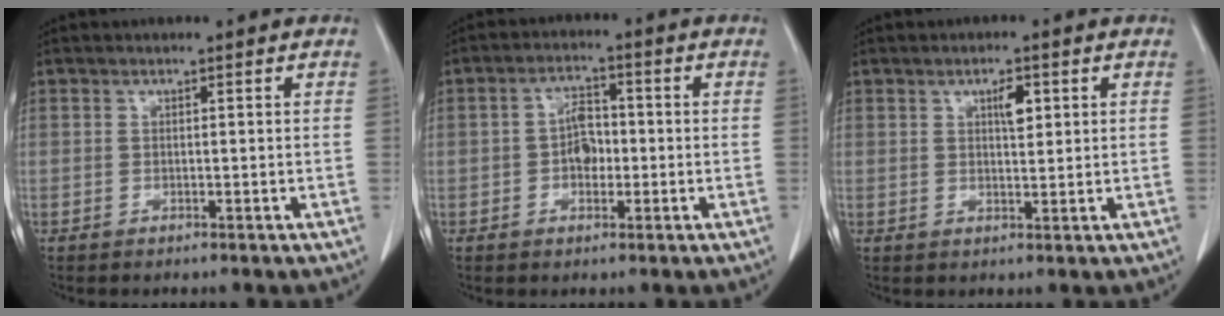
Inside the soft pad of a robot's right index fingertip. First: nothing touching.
{"total": 4.3, "force": [-0.7, 2.6, 3.3], "torque": [-0.057, 0.014, -0.015]}
{"total": 2.9, "force": [1.1, 1.0, 2.4], "torque": [-0.040, 0.000, 0.020]}